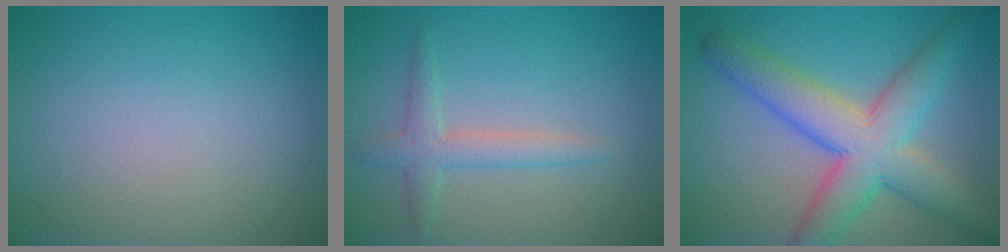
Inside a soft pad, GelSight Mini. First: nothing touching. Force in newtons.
{"total": 2.4, "press": 2.4, "slide": 0.1}
{"total": 8.2, "press": 8.2, "slide": 0.2}